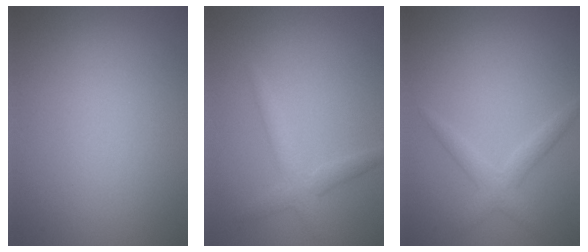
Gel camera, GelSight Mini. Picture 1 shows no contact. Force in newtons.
{"total": 2.2, "press": 2.2, "slide": 0.1}
{"total": 2.0, "press": 2.0, "slide": 0.1}